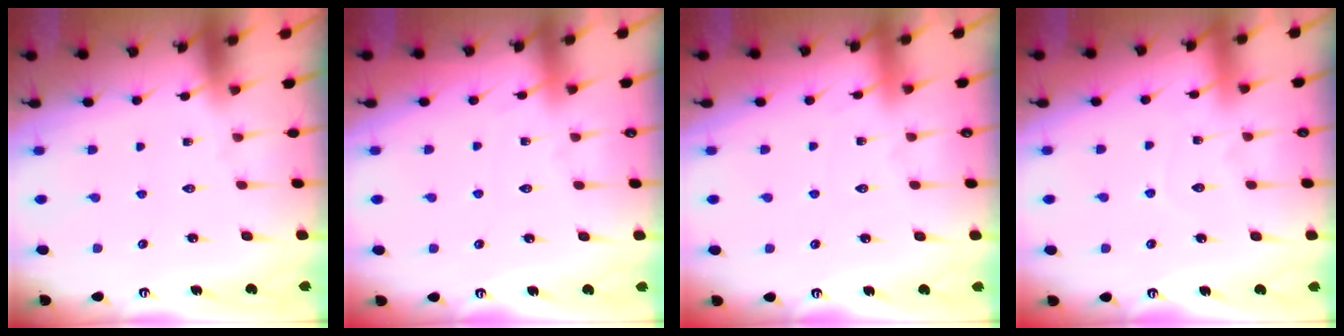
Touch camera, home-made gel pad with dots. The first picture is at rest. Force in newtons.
{"total": 3.8, "press": 3.8, "slide": 0.6}
{"total": 2.5, "press": 2.5, "slide": 0.3}
{"total": 4.9, "press": 4.9, "slide": 0.4}